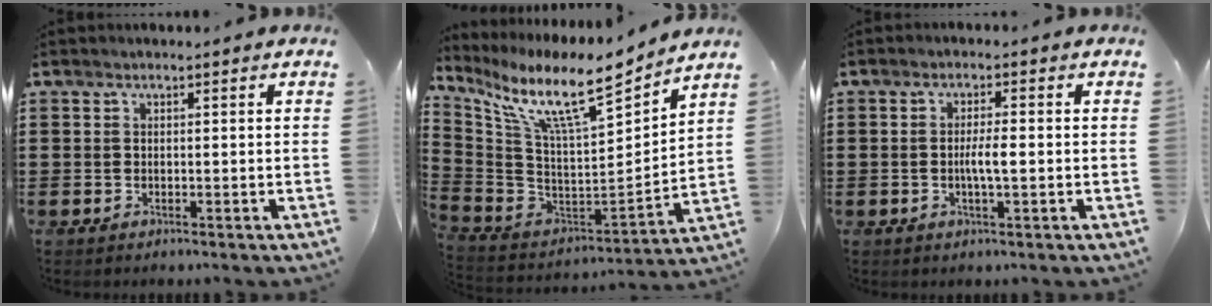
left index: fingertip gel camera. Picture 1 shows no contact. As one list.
[{"total": 12.1, "force": [9.0, 1.9, 7.8], "torque": [-0.177, -0.065, 0.148]}, {"total": 3.2, "force": [-0.4, 0.5, 3.1], "torque": [-0.063, -0.003, -0.010]}]